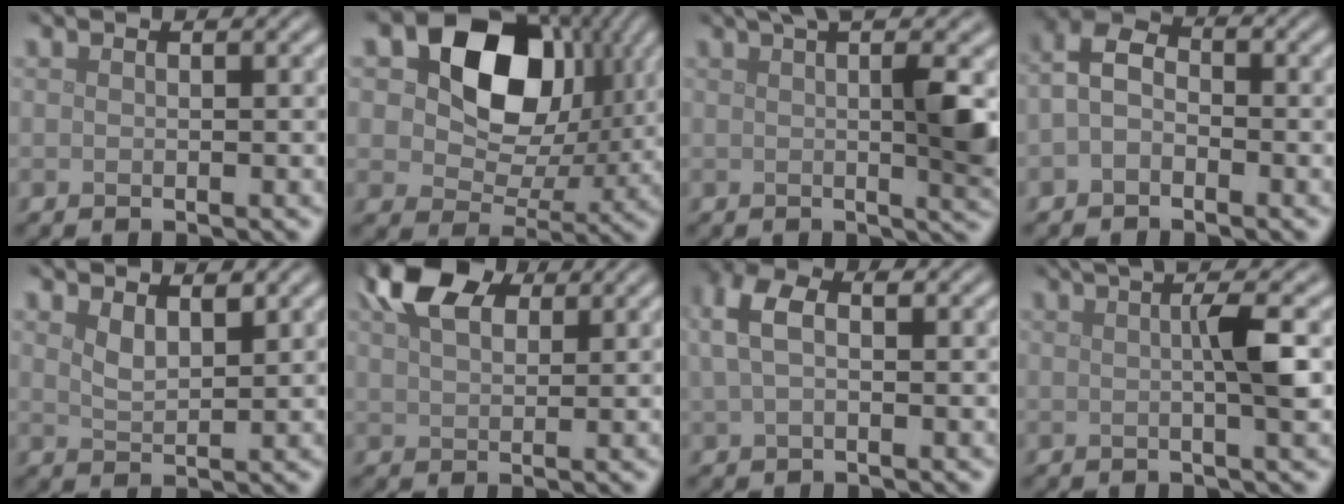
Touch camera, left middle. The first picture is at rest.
{"total": 11.9, "force": [3.9, 8.2, 7.7], "torque": [-0.121, 0.001, 0.058]}
{"total": 6.4, "force": [1.7, 1.2, 6.1], "torque": [-0.078, 0.001, 0.028]}
{"total": 2.9, "force": [-0.8, 2.1, 1.9], "torque": [-0.042, 0.009, -0.026]}
{"total": 2.1, "force": [1.4, 0.9, 1.4], "torque": [-0.031, -0.005, 0.029]}
{"total": 7.5, "force": [4.3, 4.1, 4.6], "torque": [-0.096, 0.026, 0.064]}
{"total": 3.7, "force": [1.1, 2.2, 2.8], "torque": [-0.068, 0.008, 0.016]}
{"total": 4.5, "force": [0.9, 0.7, 4.4], "torque": [-0.065, 0.006, 0.014]}